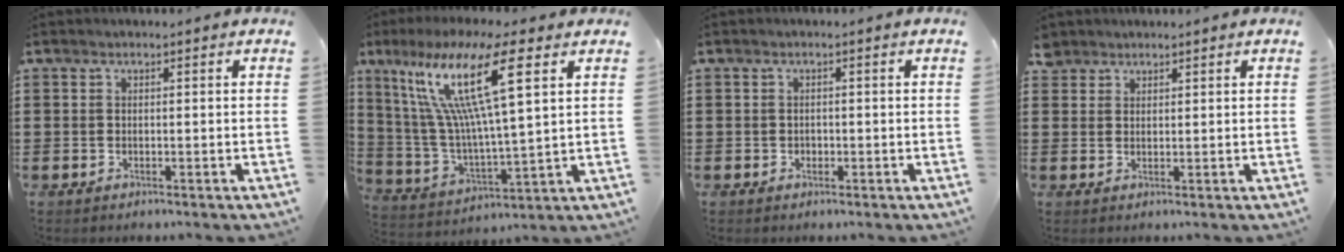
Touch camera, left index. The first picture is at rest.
{"total": 15.1, "force": [8.0, 2.4, 12.6], "torque": [-0.269, -0.012, 0.129]}
{"total": 0.5, "force": [-0.1, 0.5, 0.0], "torque": [-0.004, 0.004, -0.003]}
{"total": 2.3, "force": [2.0, 1.3, 0.1], "torque": [-0.009, 0.006, 0.039]}